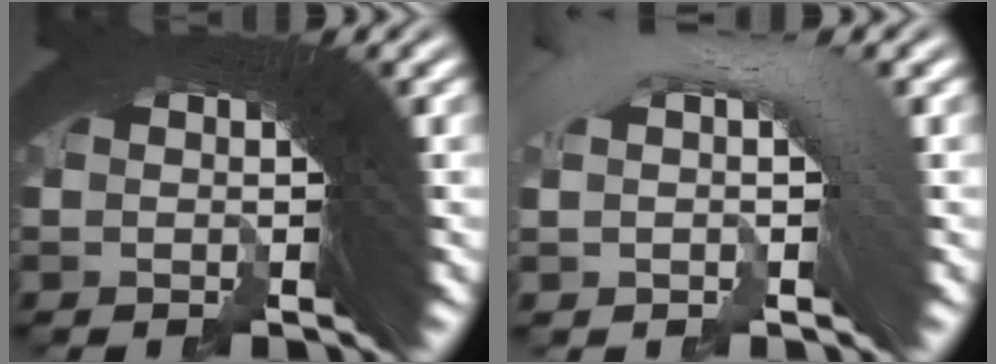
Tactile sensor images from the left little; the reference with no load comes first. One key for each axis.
{"total": 2.6, "fx": 0.8, "fy": 0.6, "fz": 2.4, "tx": -0.033, "ty": 0.031, "tz": 0.006}